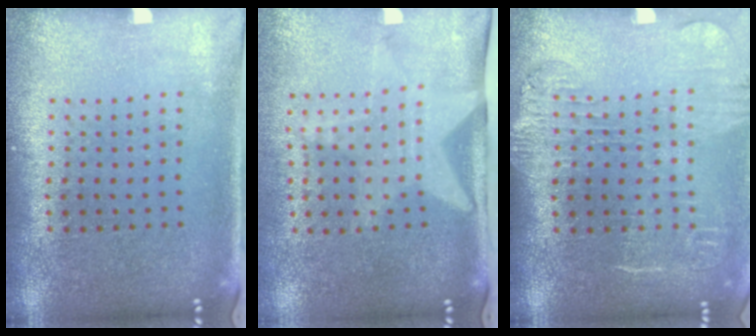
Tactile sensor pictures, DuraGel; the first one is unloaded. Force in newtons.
{"total": 1.7, "press": 1.5, "slide": 0.7}
{"total": 1.8, "press": 1.5, "slide": 1.0}